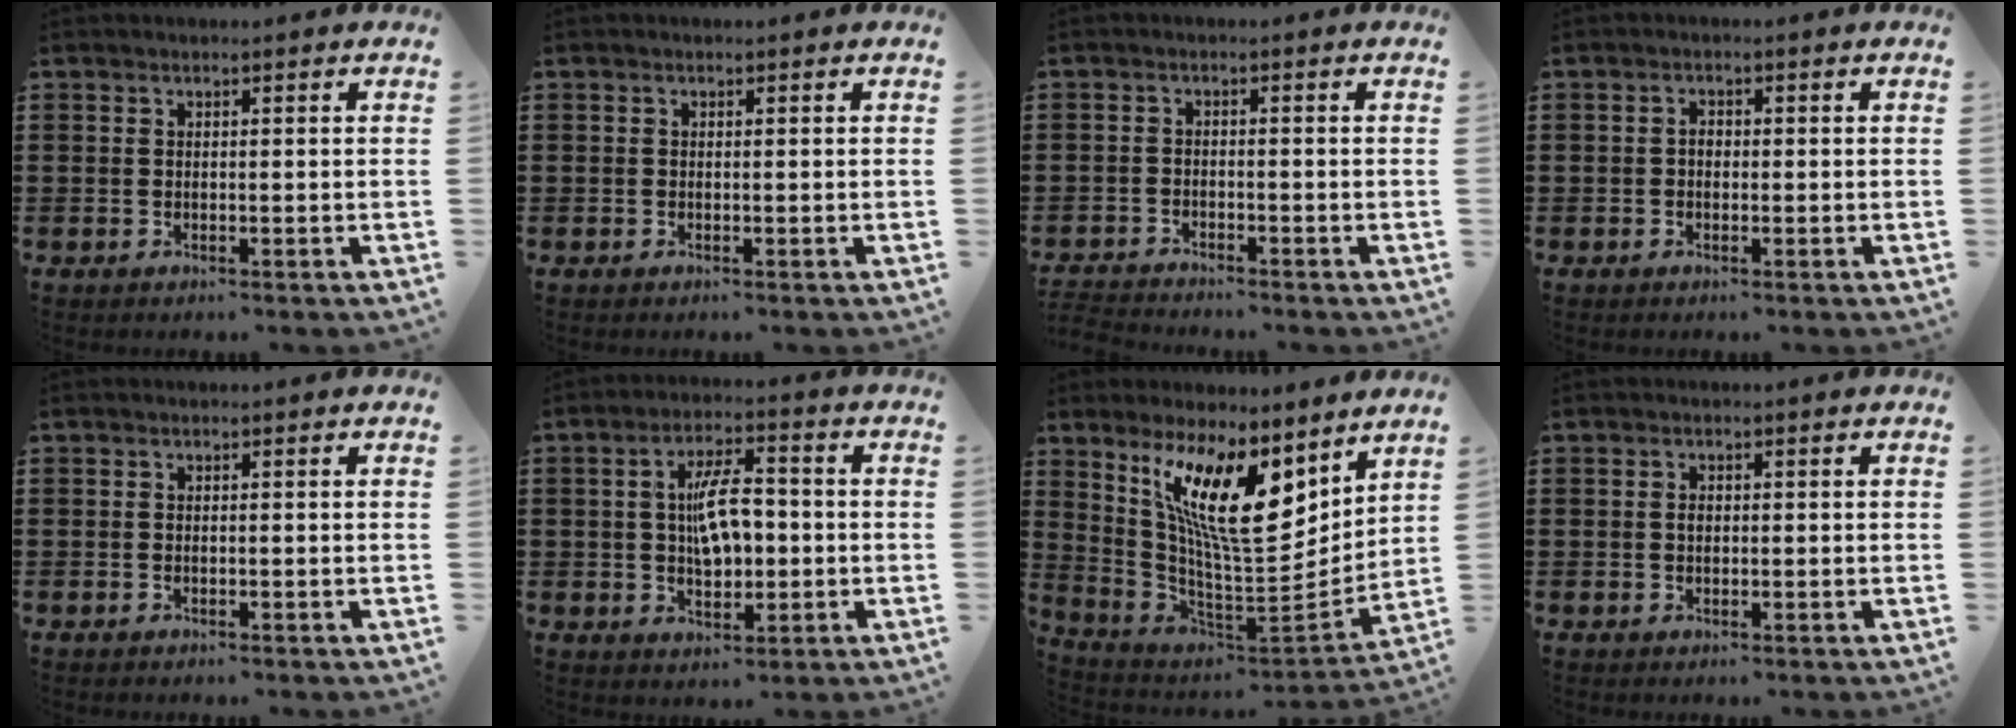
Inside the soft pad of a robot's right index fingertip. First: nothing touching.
{"total": 0.0}
{"total": 1.9, "force": [-1.9, 0.0, -0.2], "torque": [-0.002, 0.001, -0.041]}
{"total": 1.4, "force": [-0.2, 0.9, 1.0], "torque": [-0.021, 0.003, -0.005]}
{"total": 0.0}
{"total": 7.7, "force": [0.3, 3.5, 6.9], "torque": [-0.113, 0.004, 0.003]}
{"total": 14.5, "force": [7.2, 4.4, 11.8], "torque": [-0.229, -0.035, 0.126]}
{"total": 1.2, "force": [0.1, 0.8, 0.9], "torque": [-0.020, 0.004, 0.001]}